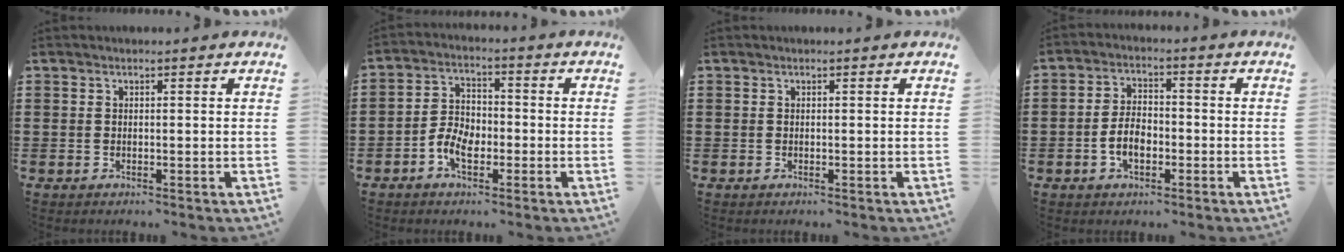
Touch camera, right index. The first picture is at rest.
{"total": 5.0, "force": [-2.4, 2.9, 3.3], "torque": [-0.082, 0.001, -0.050]}
{"total": 0.0}
{"total": 4.9, "force": [-1.6, 2.6, 3.9], "torque": [-0.092, -0.003, -0.035]}